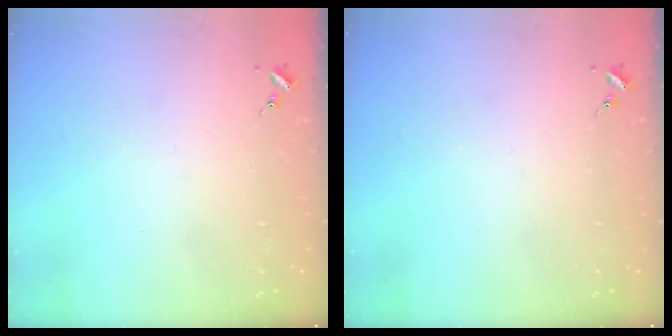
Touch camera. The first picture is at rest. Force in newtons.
{"total": 0.0}